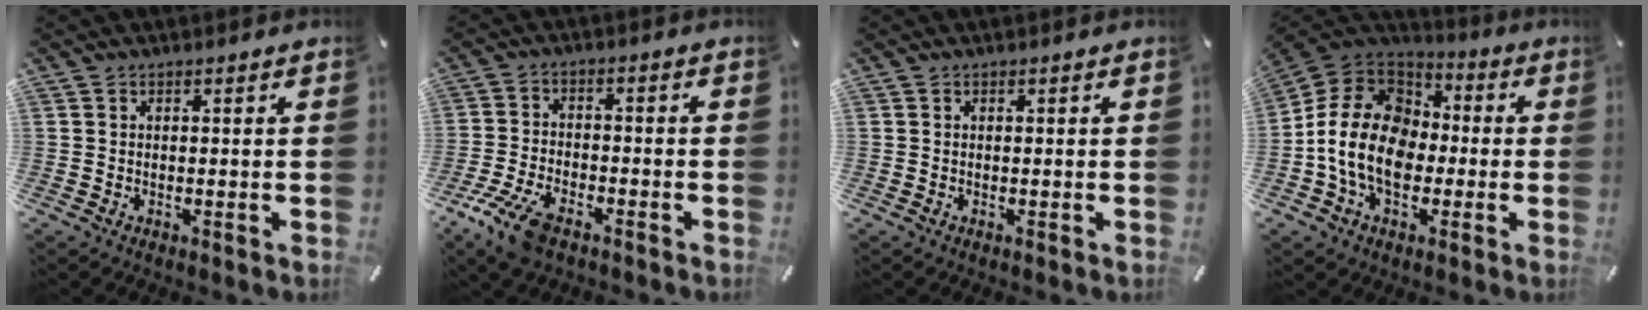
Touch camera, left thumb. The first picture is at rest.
{"total": 8.8, "force": [-5.7, 3.9, 5.4], "torque": [-0.130, 0.013, -0.111]}
{"total": 0.0}
{"total": 16.5, "force": [-4.2, 12.7, 9.7], "torque": [-0.206, 0.038, -0.077]}